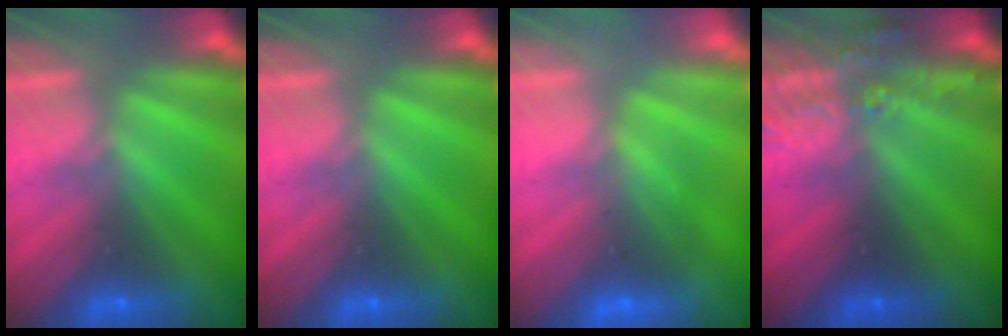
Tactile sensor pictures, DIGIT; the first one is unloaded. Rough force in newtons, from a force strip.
{"total": 0.0}
{"total": 2.6}
{"total": 3.4}